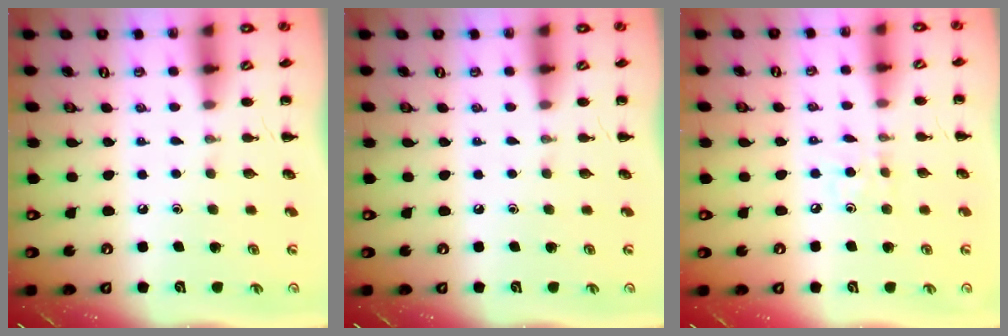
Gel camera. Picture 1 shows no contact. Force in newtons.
{"total": 0.0}
{"total": 4.5, "press": 4.3, "slide": 1.5}